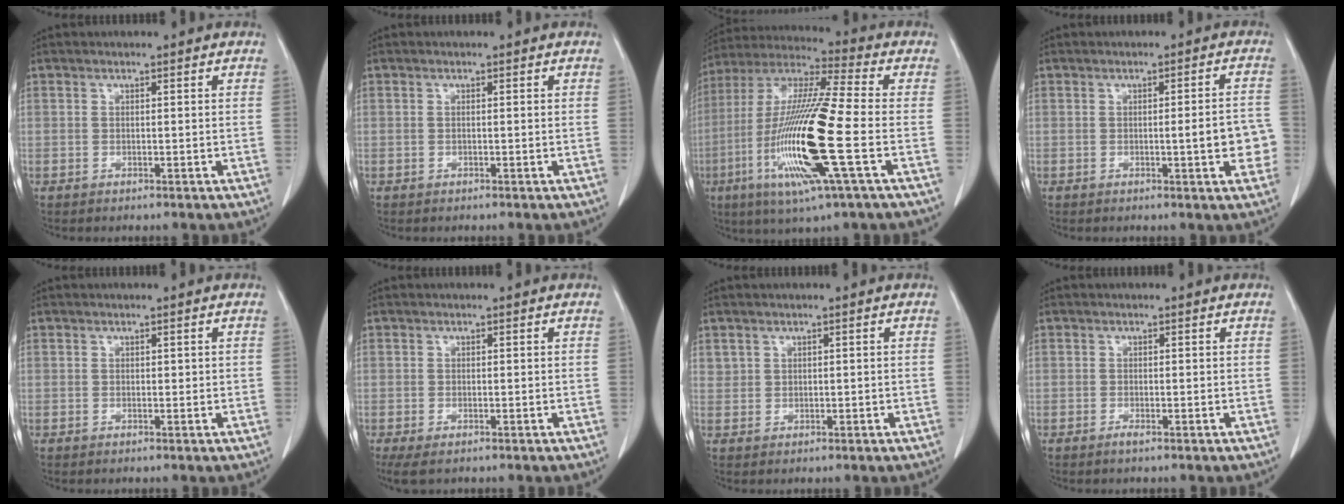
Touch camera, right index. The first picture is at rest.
{"total": 0.0}
{"total": 19.8, "force": [-5.4, 0.6, 19.0], "torque": [-0.408, -0.024, -0.108]}
{"total": 5.3, "force": [-1.2, 0.8, 5.1], "torque": [-0.059, 0.008, -0.015]}
{"total": 0.6, "force": [0.2, 0.4, 0.4], "torque": [-0.001, 0.002, 0.004]}
{"total": 2.8, "force": [-1.8, 1.0, 1.9], "torque": [-0.037, -0.010, -0.028]}
{"total": 1.1, "force": [0.6, 0.9, 0.1], "torque": [0.007, 0.005, 0.011]}
{"total": 0.6, "force": [-0.4, 0.0, 0.4], "torque": [-0.008, -0.001, -0.008]}